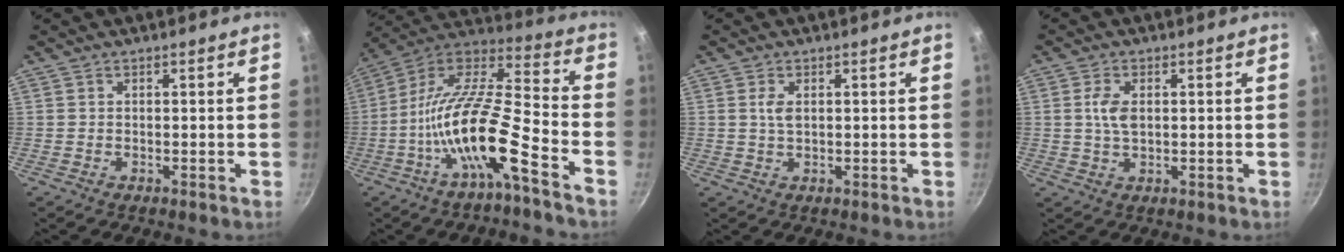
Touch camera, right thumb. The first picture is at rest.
{"total": 18.0, "force": [-8.0, 4.2, 15.5], "torque": [-0.281, 0.062, -0.165]}
{"total": 2.5, "force": [0.6, 1.3, 2.1], "torque": [-0.038, -0.001, 0.013]}
{"total": 4.6, "force": [0.7, 2.6, 3.7], "torque": [-0.069, 0.002, 0.014]}